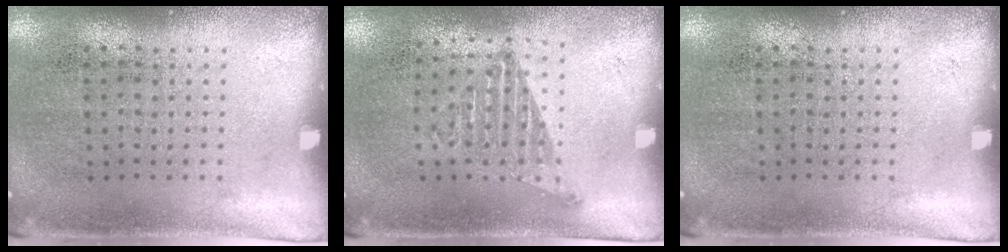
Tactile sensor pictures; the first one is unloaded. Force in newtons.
{"total": 1.1, "press": 1.0, "slide": 0.5}
{"total": 0.0}